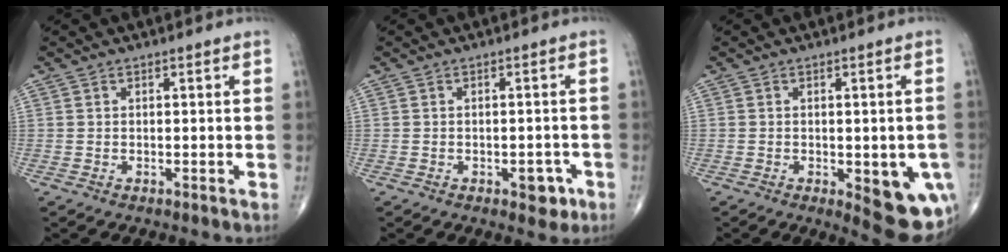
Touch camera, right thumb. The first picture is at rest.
{"total": 1.9, "force": [-0.8, 1.0, 1.4], "torque": [-0.014, 0.003, -0.007]}
{"total": 12.2, "force": [-3.7, 4.9, 10.6], "torque": [-0.113, -0.009, -0.031]}